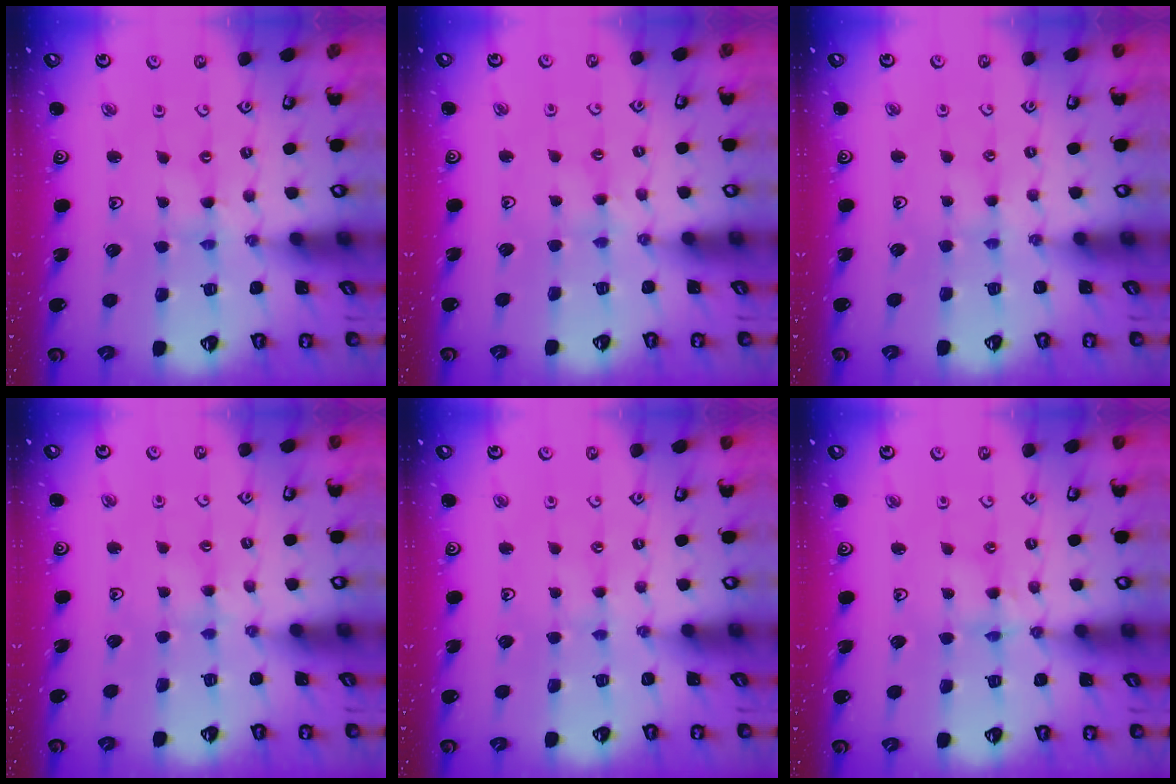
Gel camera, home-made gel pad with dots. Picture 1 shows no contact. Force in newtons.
{"total": 2.2, "press": 2.1, "slide": 0.4}
{"total": 1.7, "press": 1.7, "slide": 0.4}
{"total": 2.8, "press": 2.8, "slide": 0.5}
{"total": 1.7, "press": 1.7, "slide": 0.4}
{"total": 4.7, "press": 4.7, "slide": 0.5}